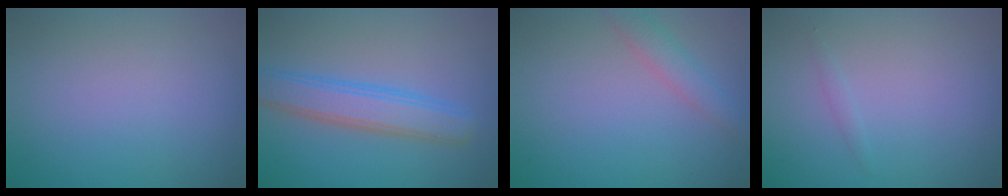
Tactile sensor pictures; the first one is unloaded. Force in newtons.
{"total": 4.5, "press": 4.5, "slide": 0.1}
{"total": 2.2, "press": 2.2, "slide": 0.1}
{"total": 0.5, "press": 0.5, "slide": 0.1}